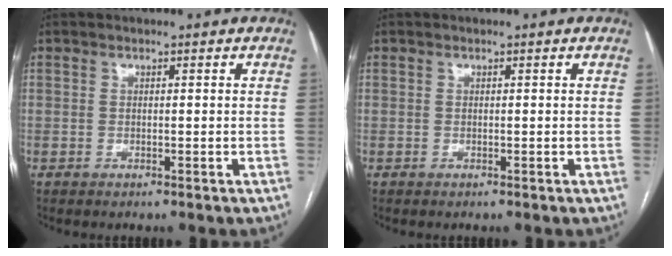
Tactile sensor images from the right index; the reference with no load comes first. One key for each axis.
{"total": 0.0}